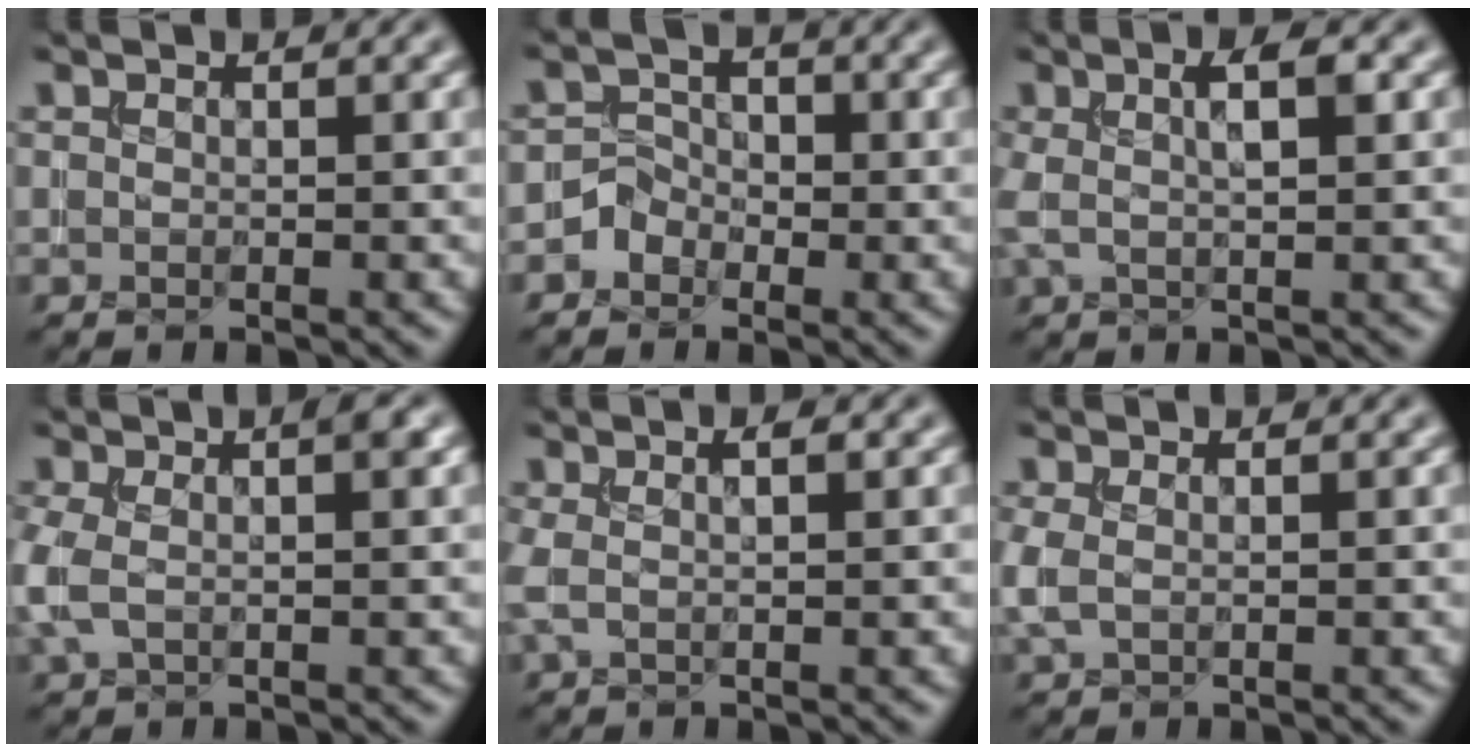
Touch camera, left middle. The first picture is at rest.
{"total": 1.9, "force": [-1.1, 1.5, 0.4], "torque": [0.000, 0.010, -0.024]}
{"total": 3.6, "force": [0.8, 0.9, 3.4], "torque": [-0.061, 0.010, 0.011]}
{"total": 4.3, "force": [0.3, 2.0, 3.7], "torque": [-0.089, 0.004, -0.004]}
{"total": 2.2, "force": [0.4, 0.6, 2.1], "torque": [-0.038, 0.007, 0.003]}
{"total": 1.8, "force": [0.0, 1.1, 1.5], "torque": [-0.041, -0.001, -0.002]}